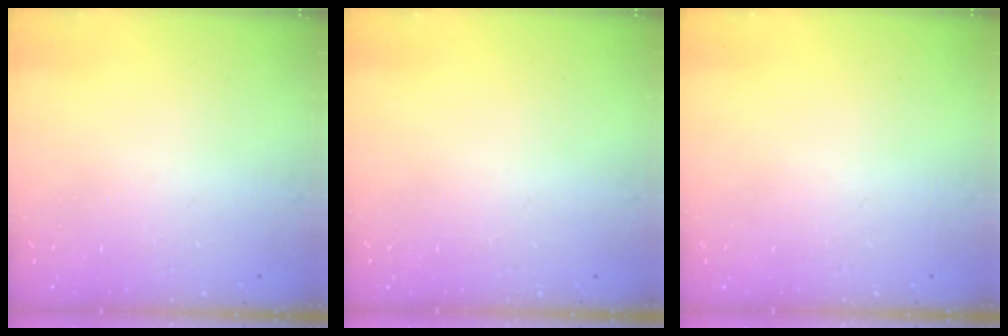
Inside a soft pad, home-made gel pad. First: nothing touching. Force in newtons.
{"total": 0.0}
{"total": 0.0}